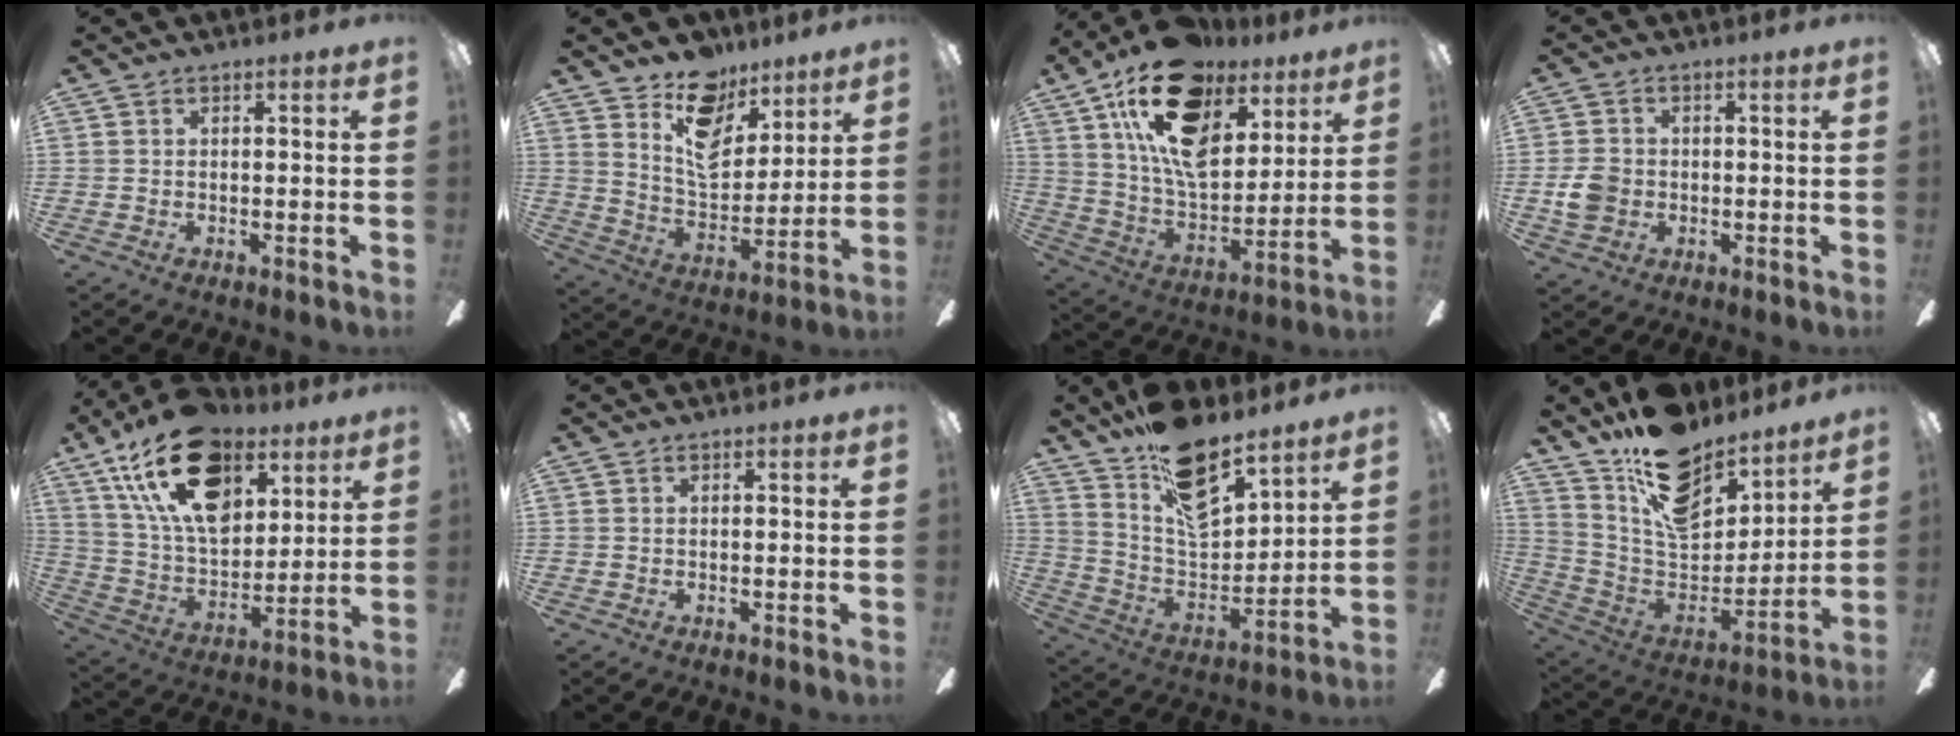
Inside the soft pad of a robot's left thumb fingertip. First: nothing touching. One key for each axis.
{"total": 14.4, "fx": 9.8, "fy": 8.4, "fz": 6.4, "tx": -0.096, "ty": -0.059, "tz": 0.183}
{"total": 22.4, "fx": 12.7, "fy": 12.1, "fz": 13.9, "tx": -0.252, "ty": -0.060, "tz": 0.223}
{"total": 5.5, "fx": -0.7, "fy": 4.6, "fz": 2.9, "tx": -0.056, "ty": 0.007, "tz": -0.013}
{"total": 23.8, "fx": 12.4, "fy": 14.1, "fz": 14.6, "tx": -0.261, "ty": -0.051, "tz": 0.220}
{"total": 0.0}
{"total": 17.2, "fx": 12.9, "fy": 7.1, "fz": 8.8, "tx": -0.155, "ty": -0.089, "tz": 0.233}
{"total": 17.4, "fx": 12.8, "fy": 8.9, "fz": 7.9, "tx": -0.137, "ty": -0.092, "tz": 0.230}